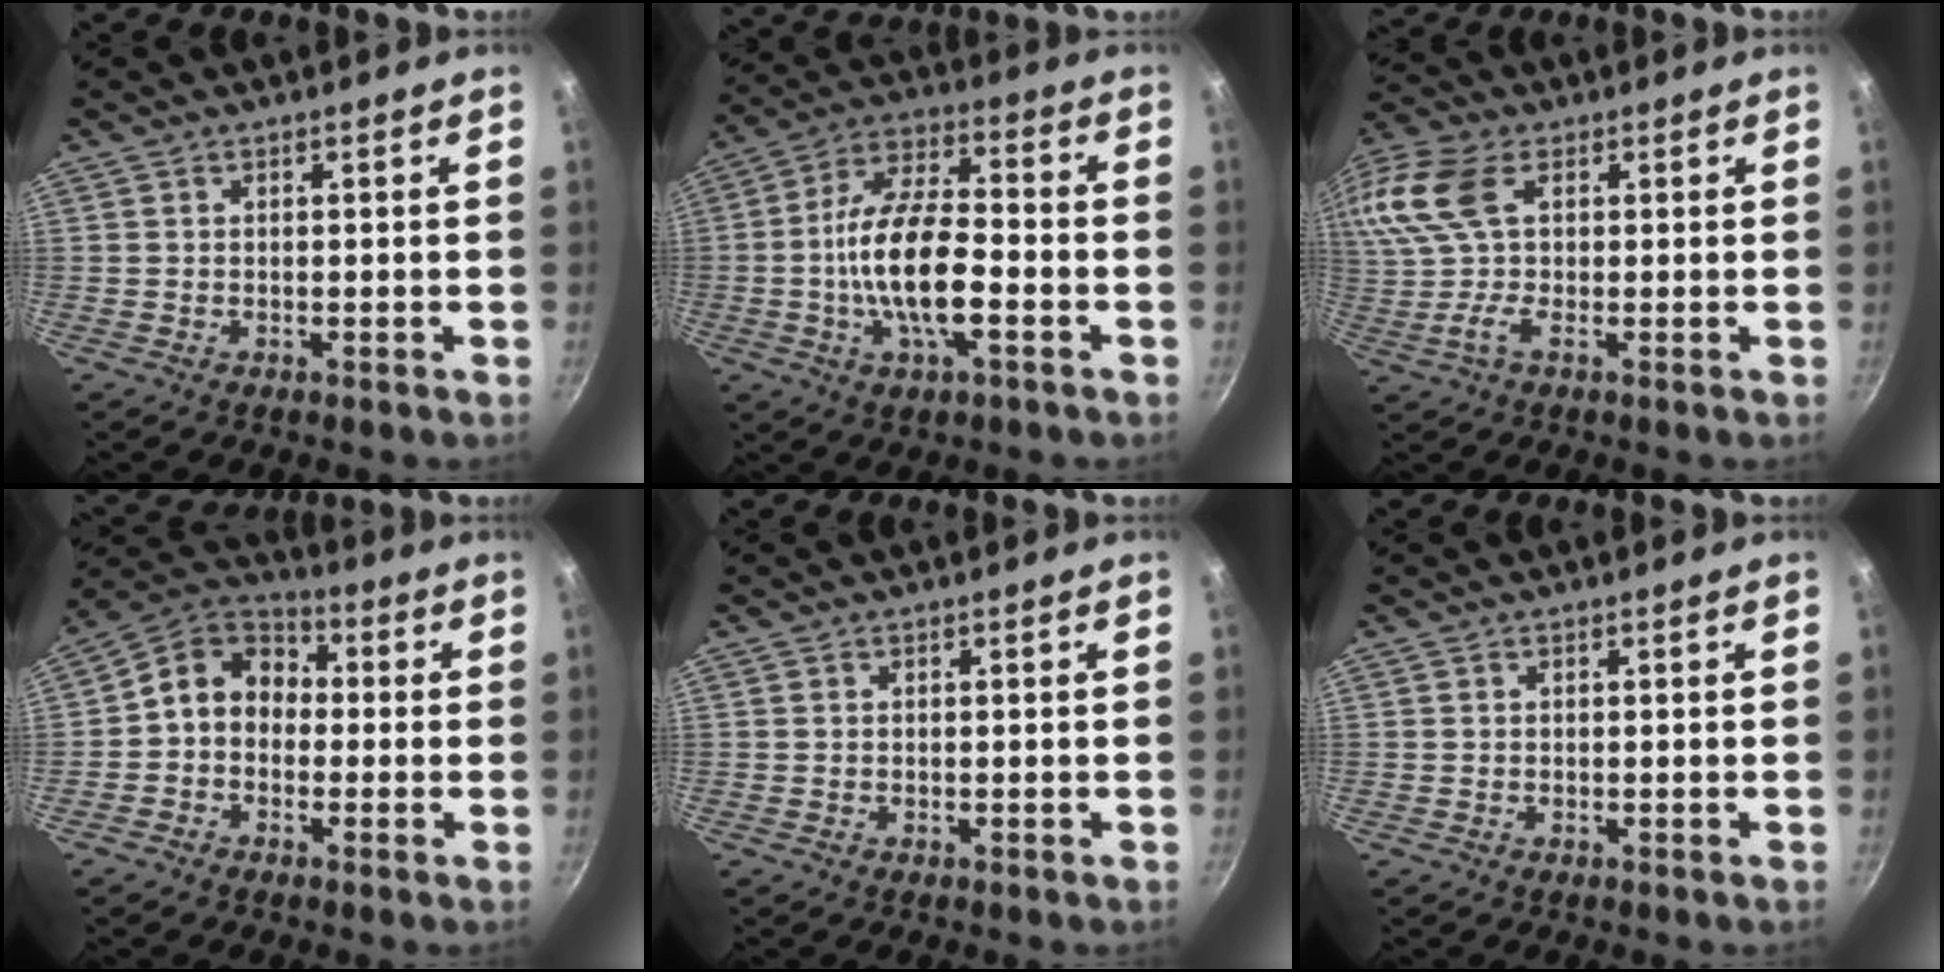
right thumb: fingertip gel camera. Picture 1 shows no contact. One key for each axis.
{"total": 14.9, "fx": -3.6, "fy": 6.2, "fz": 13.0, "tx": -0.233, "ty": 0.035, "tz": -0.076}
{"total": 14.1, "fx": 3.4, "fy": 8.0, "fz": 11.1, "tx": -0.228, "ty": 0.022, "tz": 0.049}
{"total": 9.2, "fx": -0.6, "fy": 7.6, "fz": 5.2, "tx": -0.054, "ty": 0.036, "tz": -0.036}
{"total": 0.0}
{"total": 0.0}